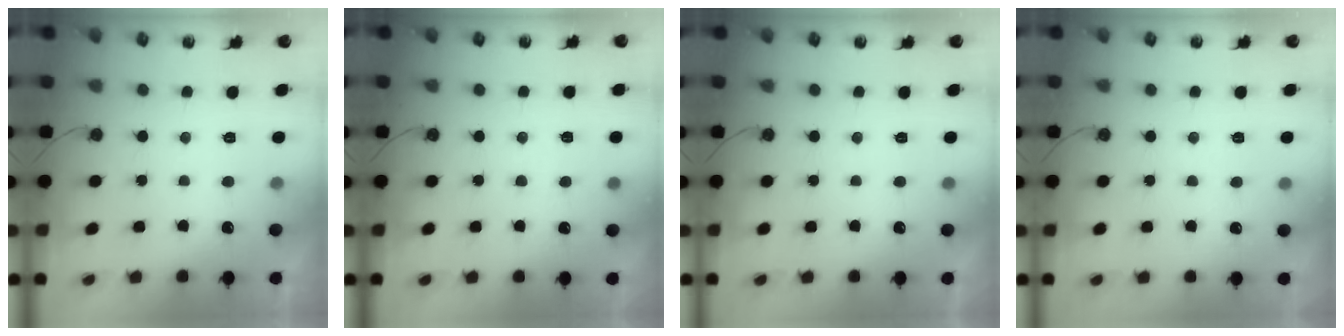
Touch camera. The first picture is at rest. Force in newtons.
{"total": 2.8, "press": 2.8, "slide": 0.4}
{"total": 0.0}
{"total": 4.3, "press": 4.2, "slide": 0.6}